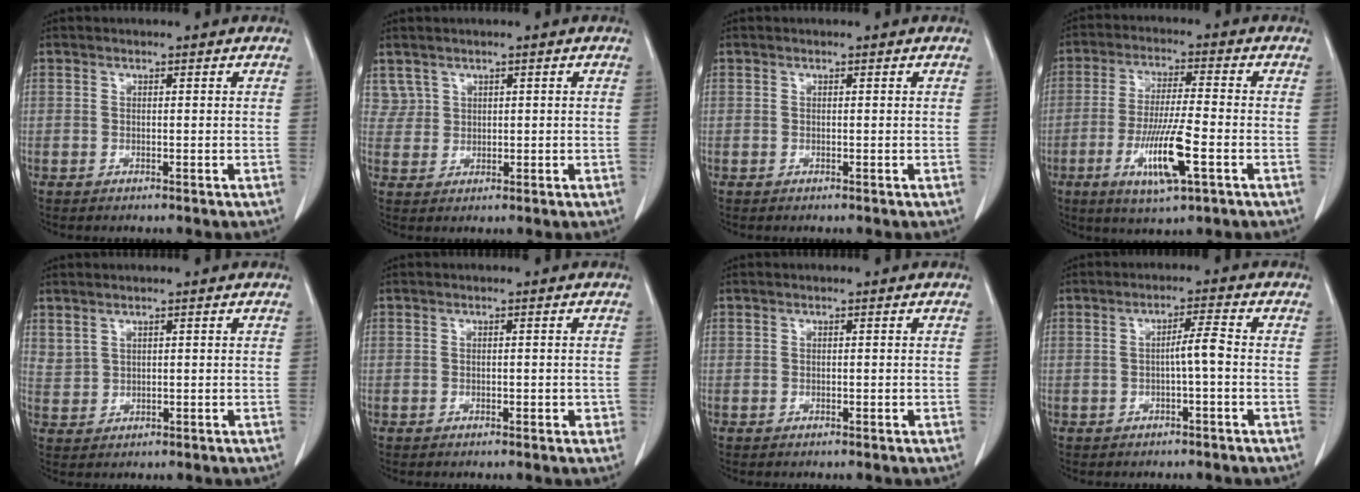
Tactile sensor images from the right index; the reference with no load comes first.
{"total": 2.3, "force": [1.5, 1.8, -0.1], "torque": [0.009, 0.008, 0.028]}
{"total": 0.0}
{"total": 10.7, "force": [-3.8, 0.9, 9.9], "torque": [-0.188, -0.017, -0.067]}
{"total": 2.0, "force": [1.7, 0.9, 0.5], "torque": [-0.010, -0.002, 0.041]}
{"total": 1.5, "force": [-0.5, 0.7, 1.2], "torque": [-0.015, 0.002, -0.003]}
{"total": 0.0}
{"total": 3.2, "force": [-0.5, -0.1, 3.2], "torque": [-0.050, 0.004, -0.009]}